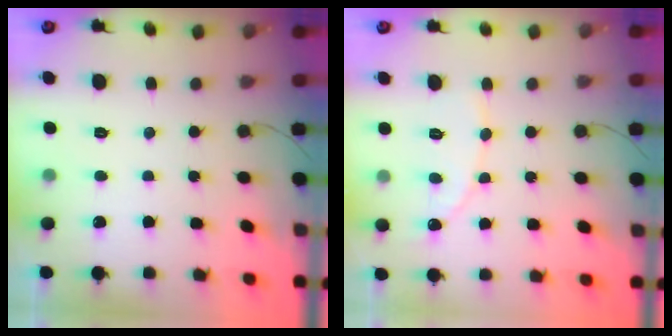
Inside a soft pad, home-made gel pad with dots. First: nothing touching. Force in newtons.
{"total": 7.5, "press": 7.4, "slide": 0.6}